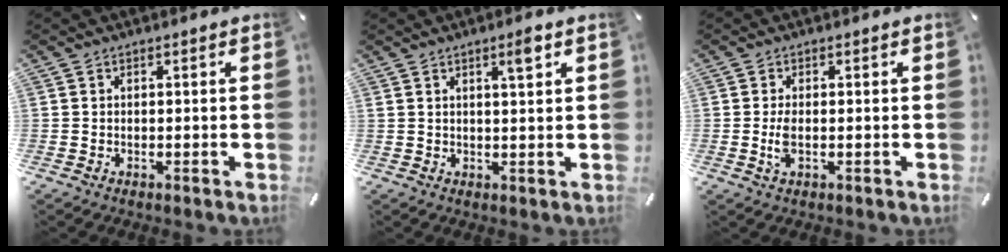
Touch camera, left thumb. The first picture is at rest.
{"total": 3.7, "force": [2.3, 0.4, 2.9], "torque": [-0.046, -0.004, 0.034]}
{"total": 3.6, "force": [-0.3, 1.3, 3.3], "torque": [-0.073, -0.004, -0.009]}